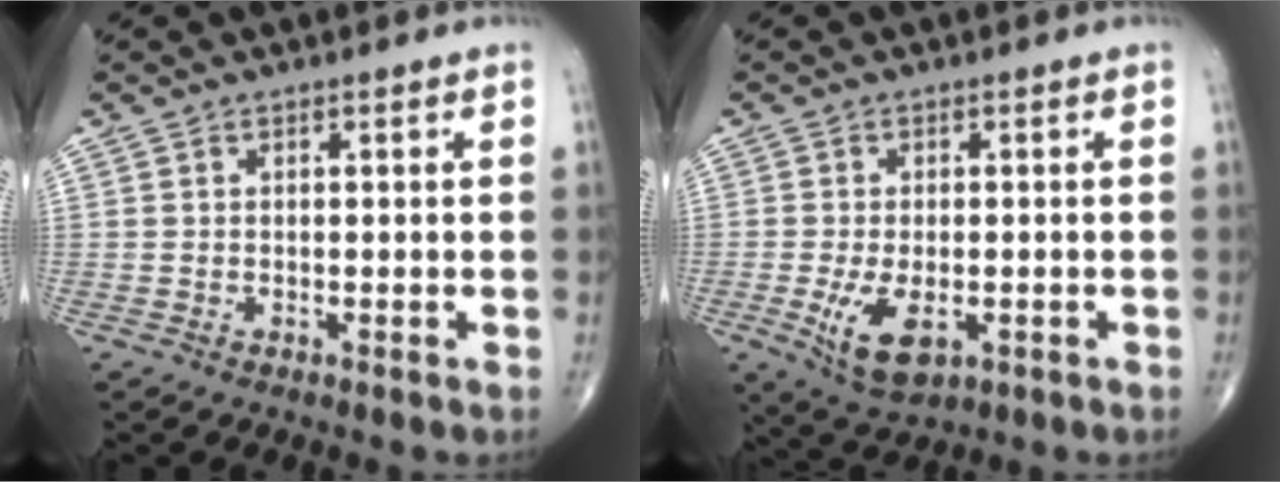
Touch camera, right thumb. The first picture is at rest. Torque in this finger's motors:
{"motor_torque": [0.45, 0.28, 0.41, 0.37, 0.20]}